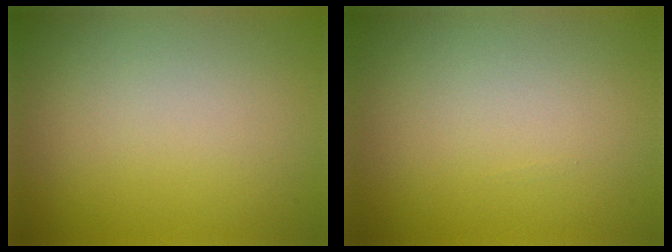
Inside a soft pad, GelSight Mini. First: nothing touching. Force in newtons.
{"total": 0.0}